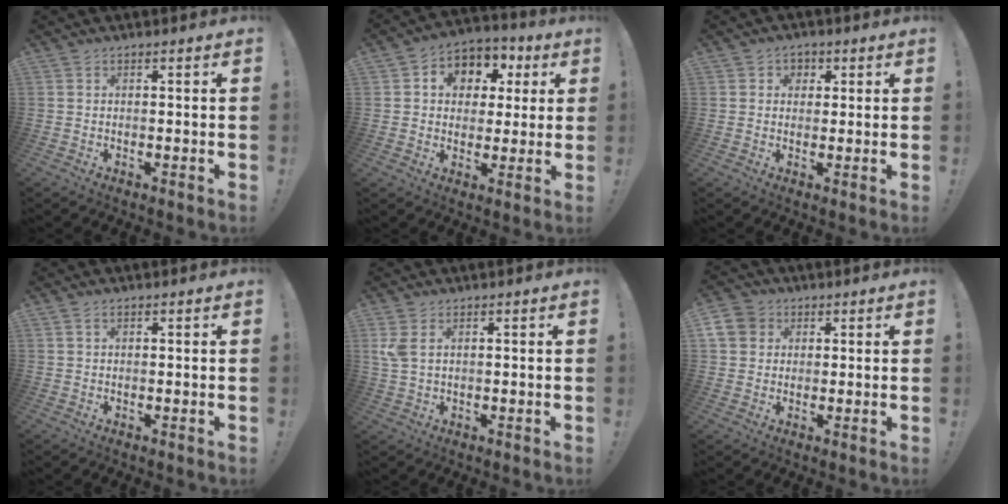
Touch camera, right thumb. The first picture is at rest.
{"total": 8.7, "force": [1.5, 7.8, 3.4], "torque": [-0.049, -0.006, 0.033]}
{"total": 2.9, "force": [0.4, 2.7, 0.9], "torque": [-0.008, 0.000, 0.005]}
{"total": 1.1, "force": [0.5, 0.6, 0.8], "torque": [-0.015, 0.002, 0.009]}
{"total": 4.3, "force": [1.8, 2.2, 3.3], "torque": [-0.071, -0.003, 0.033]}
{"total": 6.7, "force": [2.5, 5.8, 2.3], "torque": [-0.047, -0.006, 0.052]}